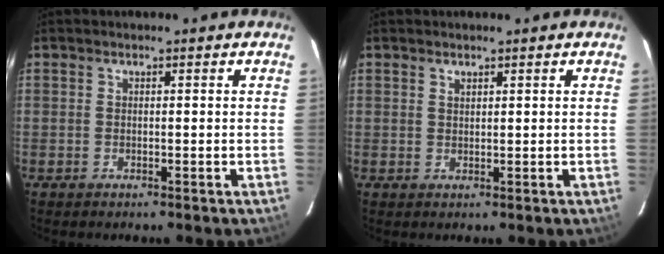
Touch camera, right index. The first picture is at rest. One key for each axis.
{"total": 0.9, "fx": 0.8, "fy": 0.4, "fz": 0.3, "tx": -0.004, "ty": 0.001, "tz": 0.014}